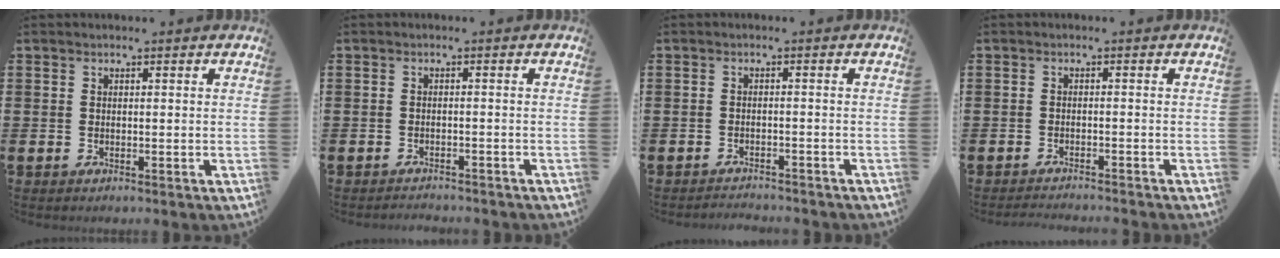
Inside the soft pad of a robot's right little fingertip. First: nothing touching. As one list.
[{"total": 1.2, "force": [-1.2, 0.0, -0.1], "torque": [-0.001, 0.003, -0.025]}, {"total": 1.4, "force": [-1.4, 0.0, -0.2], "torque": [-0.002, 0.004, -0.031]}, {"total": 1.3, "force": [-1.3, -0.2, 0.1], "torque": [-0.003, 0.002, -0.026]}]